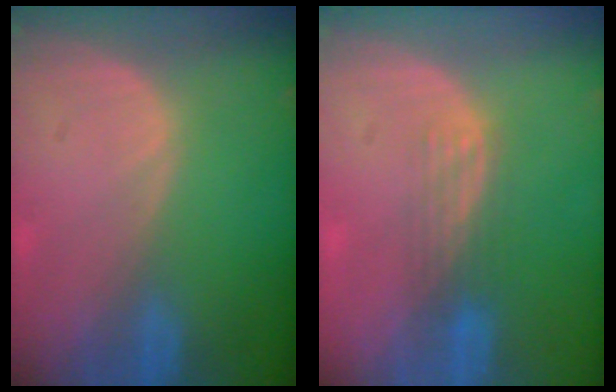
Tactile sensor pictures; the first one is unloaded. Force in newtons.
{"total": 2.9, "press": 2.7, "slide": 1.1}